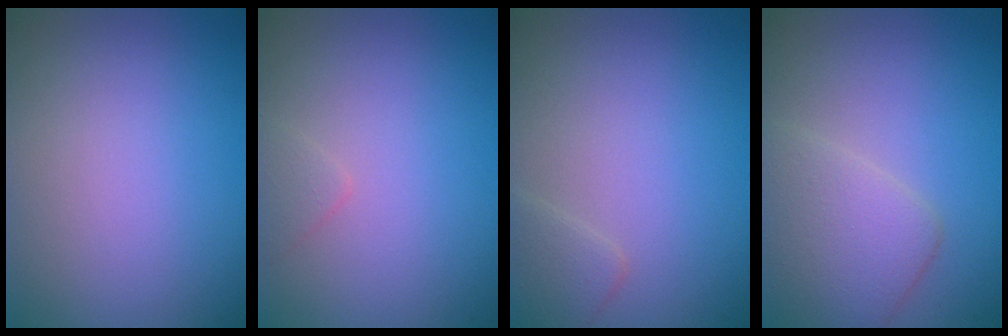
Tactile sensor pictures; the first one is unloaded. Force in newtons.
{"total": 0.8, "press": 0.8, "slide": 0.0}
{"total": 1.6, "press": 1.6, "slide": 0.0}
{"total": 3.8, "press": 3.8, "slide": 0.2}